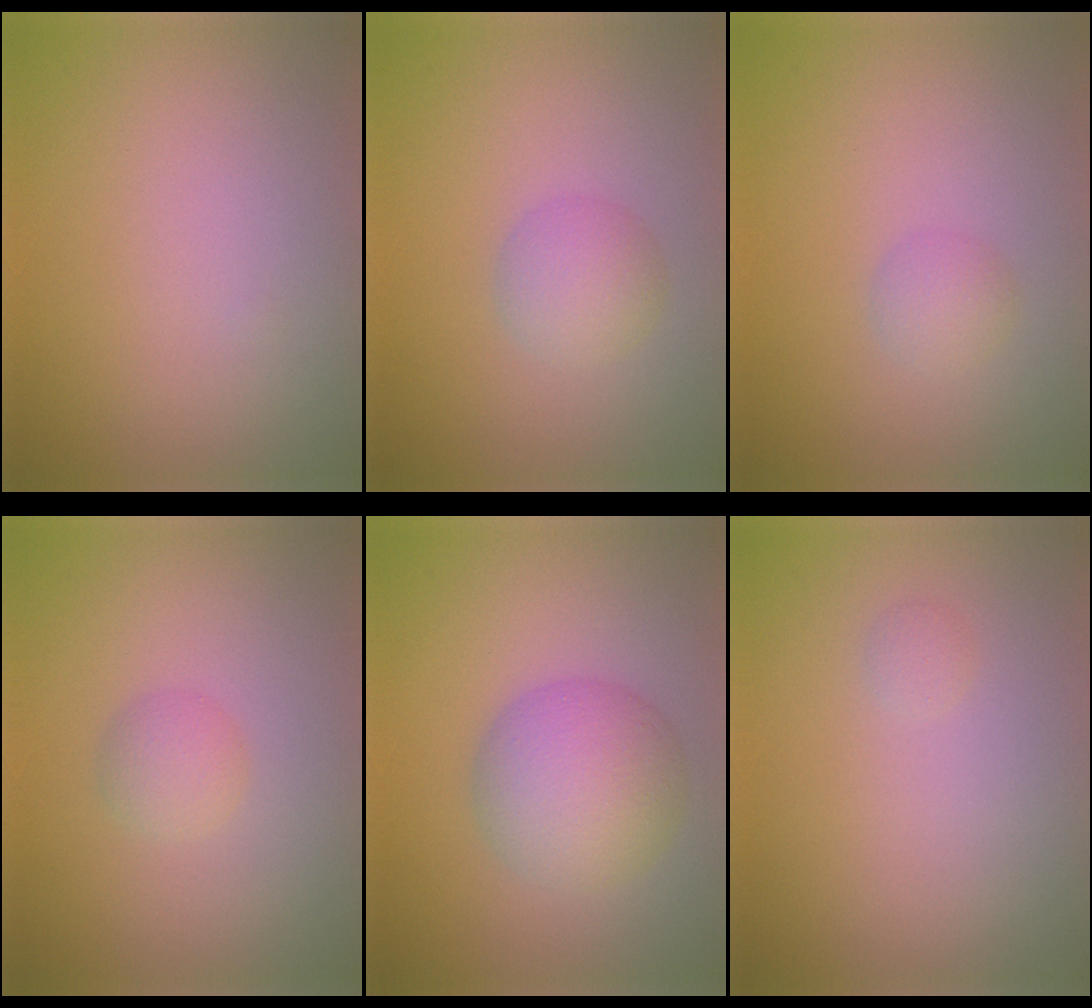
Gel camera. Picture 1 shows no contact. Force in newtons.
{"total": 2.5, "press": 2.5, "slide": 0.1}
{"total": 1.4, "press": 1.4, "slide": 0.1}
{"total": 1.5, "press": 1.5, "slide": 0.1}
{"total": 5.6, "press": 5.6, "slide": 0.2}
{"total": 0.6, "press": 0.6, "slide": 0.1}